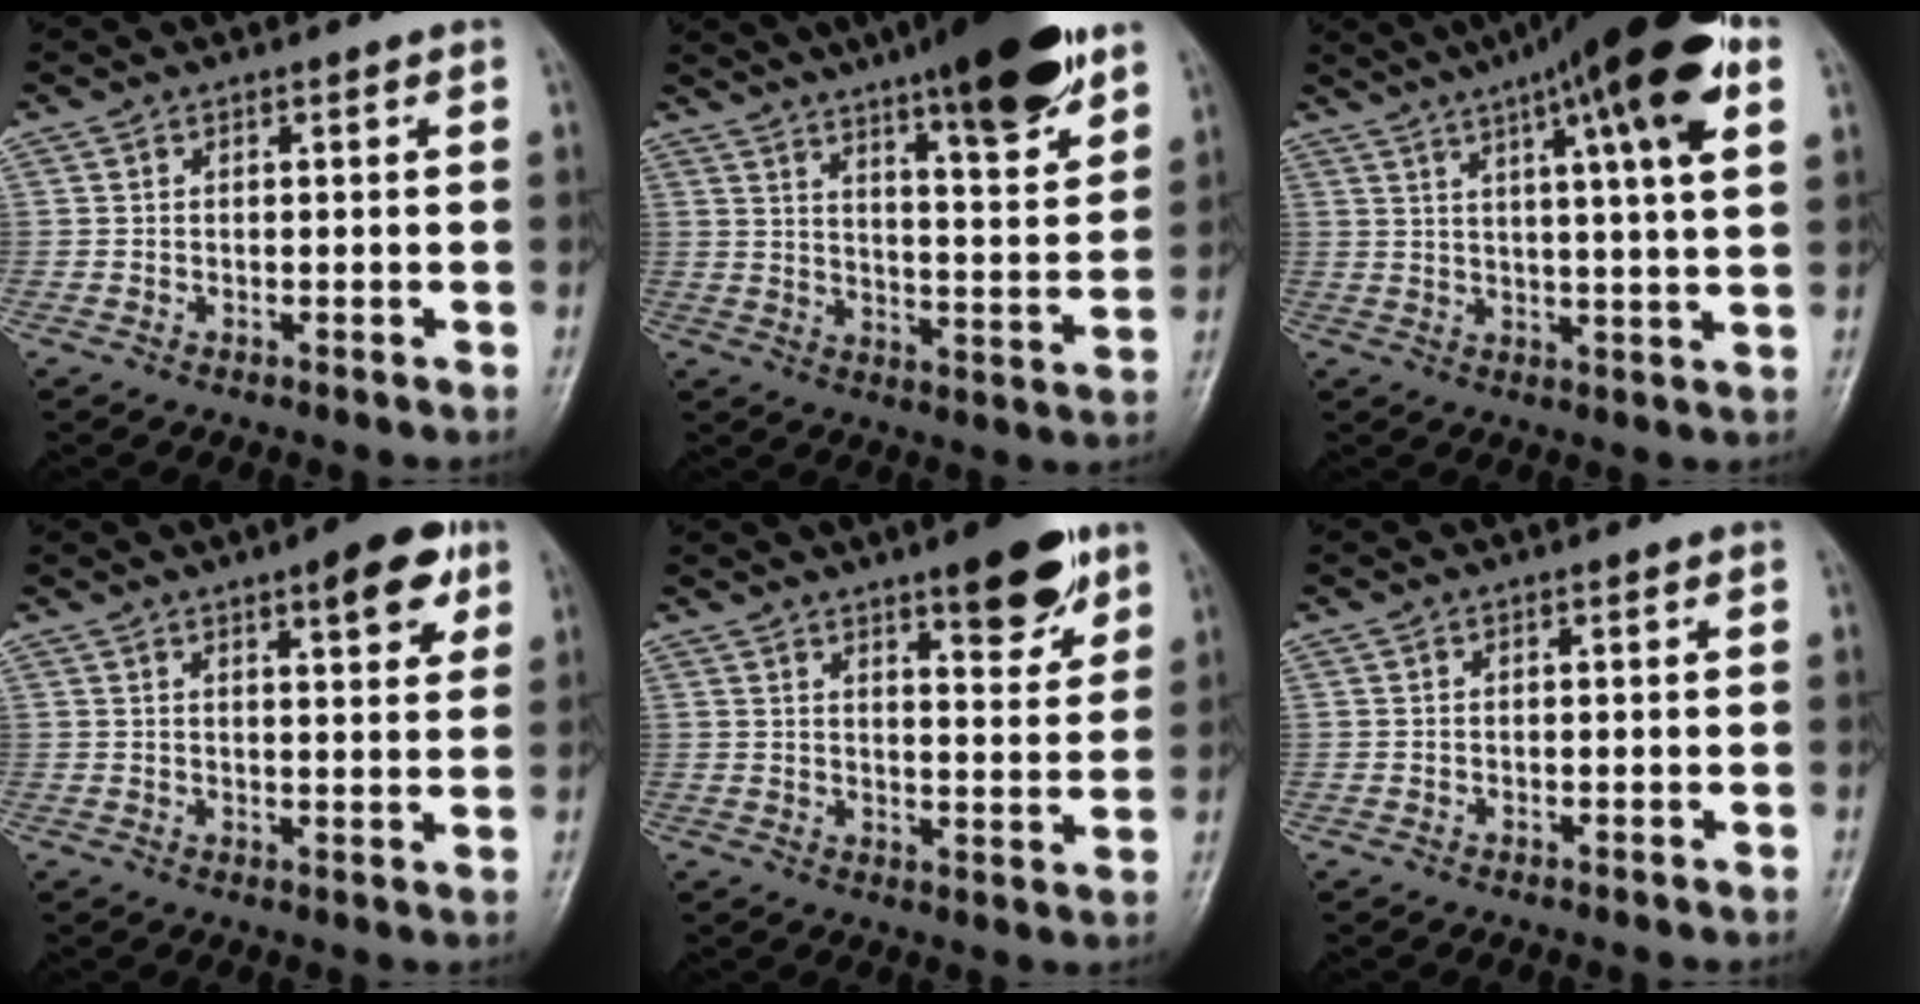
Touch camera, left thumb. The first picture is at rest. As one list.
[{"total": 19.1, "force": [12.9, 3.7, 13.7], "torque": [-0.175, -0.061, 0.192]}, {"total": 20.2, "force": [10.4, 3.0, 17.0], "torque": [-0.253, -0.004, 0.147]}, {"total": 8.5, "force": [4.5, 2.6, 6.7], "torque": [-0.070, -0.017, 0.056]}, {"total": 10.4, "force": [6.5, 2.9, 7.6], "torque": [-0.083, -0.037, 0.090]}, {"total": 0.0}]